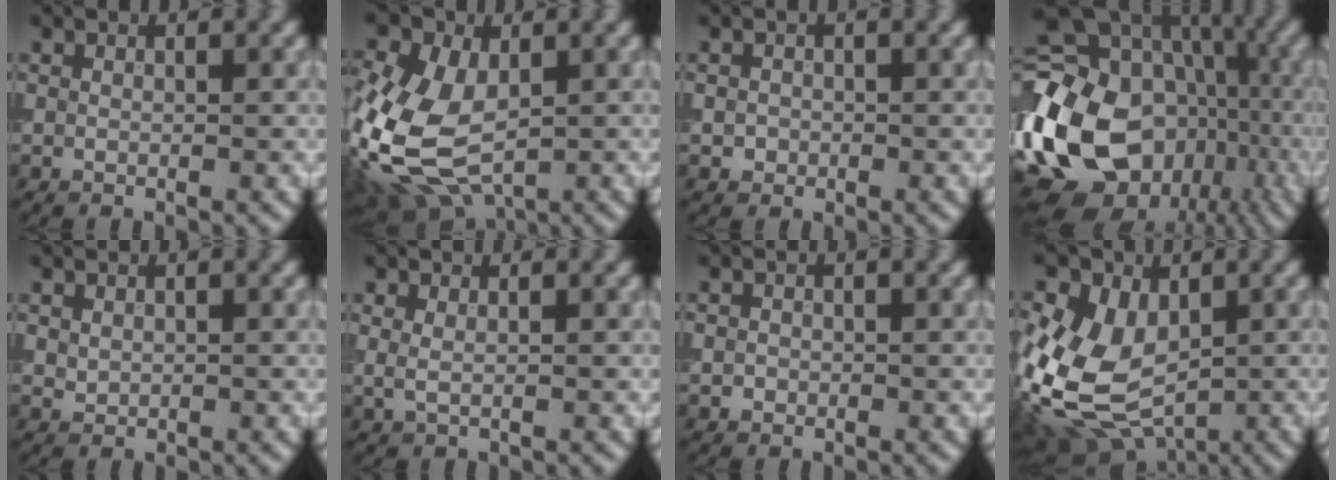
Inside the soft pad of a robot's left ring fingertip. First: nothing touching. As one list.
[{"total": 12.0, "force": [-2.0, 7.4, 9.2], "torque": [-0.233, -0.010, -0.044]}, {"total": 1.0, "force": [-0.3, 0.9, 0.2], "torque": [0.001, -0.004, -0.008]}, {"total": 21.1, "force": [-4.6, 16.0, 13.1], "torque": [-0.271, -0.014, -0.066]}, {"total": 0.6, "force": [0.3, 0.4, 0.2], "torque": [-0.007, -0.002, 0.009]}, {"total": 0.8, "force": [0.3, 0.3, 0.7], "torque": [-0.019, -0.003, 0.007]}, {"total": 0.6, "force": [-0.3, 0.6, 0.1], "torque": [0.003, -0.003, -0.008]}, {"total": 12.0, "force": [-0.9, 8.6, 8.4], "torque": [-0.183, -0.023, -0.008]}]